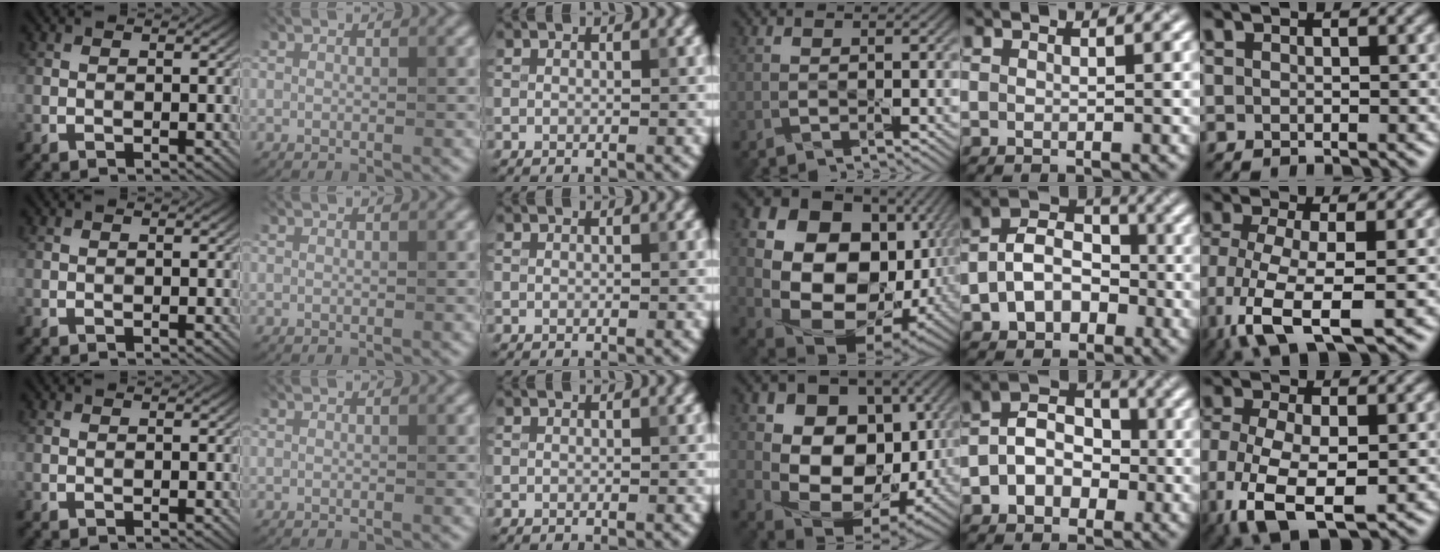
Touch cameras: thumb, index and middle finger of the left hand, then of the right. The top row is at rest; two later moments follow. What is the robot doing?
{"motion": "wipe", "object": "laptop"}